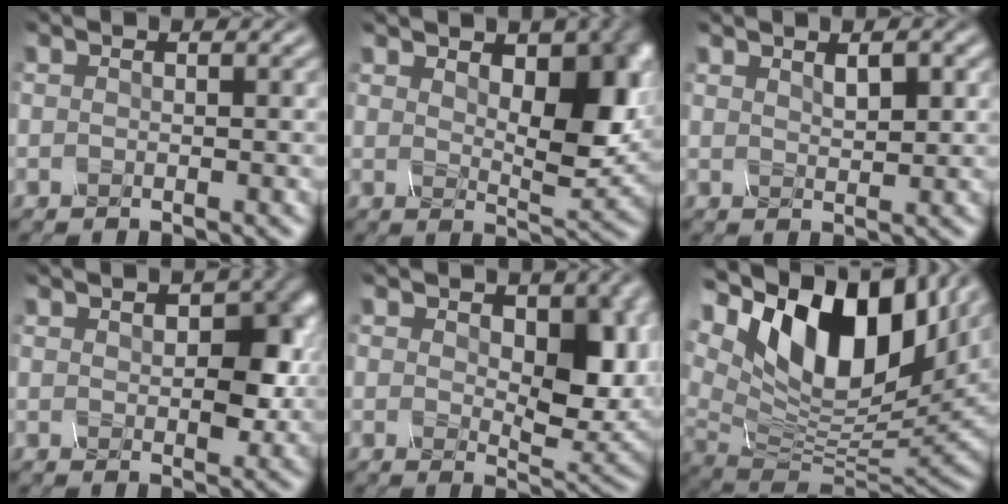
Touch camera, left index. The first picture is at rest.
{"total": 7.9, "force": [2.0, 4.0, 6.5], "torque": [-0.092, -0.009, 0.031]}
{"total": 1.6, "force": [0.8, 0.6, 1.3], "torque": [-0.022, -0.005, 0.017]}
{"total": 5.4, "force": [1.0, 3.2, 4.3], "torque": [-0.064, -0.001, 0.017]}
{"total": 6.9, "force": [1.2, 3.9, 5.5], "torque": [-0.081, -0.013, 0.020]}
{"total": 15.3, "force": [5.8, 7.8, 11.8], "torque": [-0.204, 0.023, 0.094]}